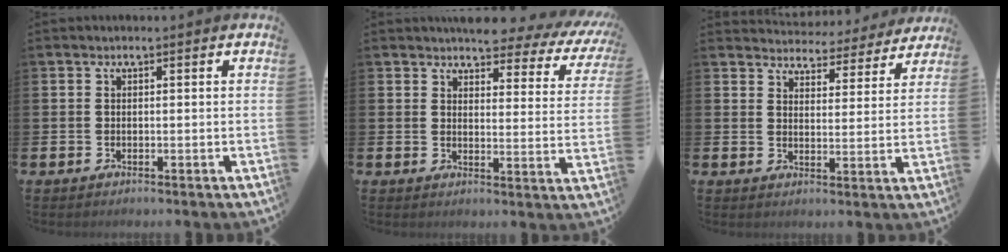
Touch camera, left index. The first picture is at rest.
{"total": 4.7, "force": [4.4, 1.2, 1.2], "torque": [-0.032, -0.038, 0.072]}
{"total": 4.5, "force": [4.4, 1.1, 0.1], "torque": [-0.010, -0.042, 0.072]}